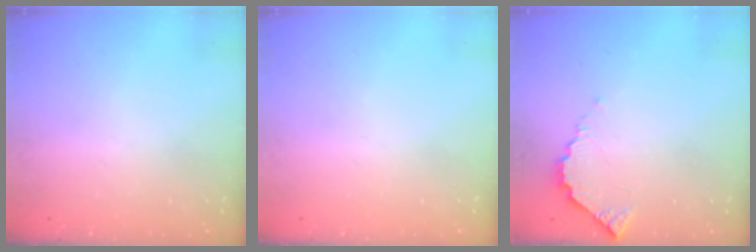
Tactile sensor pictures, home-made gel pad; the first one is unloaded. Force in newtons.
{"total": 0.0}
{"total": 4.8, "press": 4.8, "slide": 0.3}